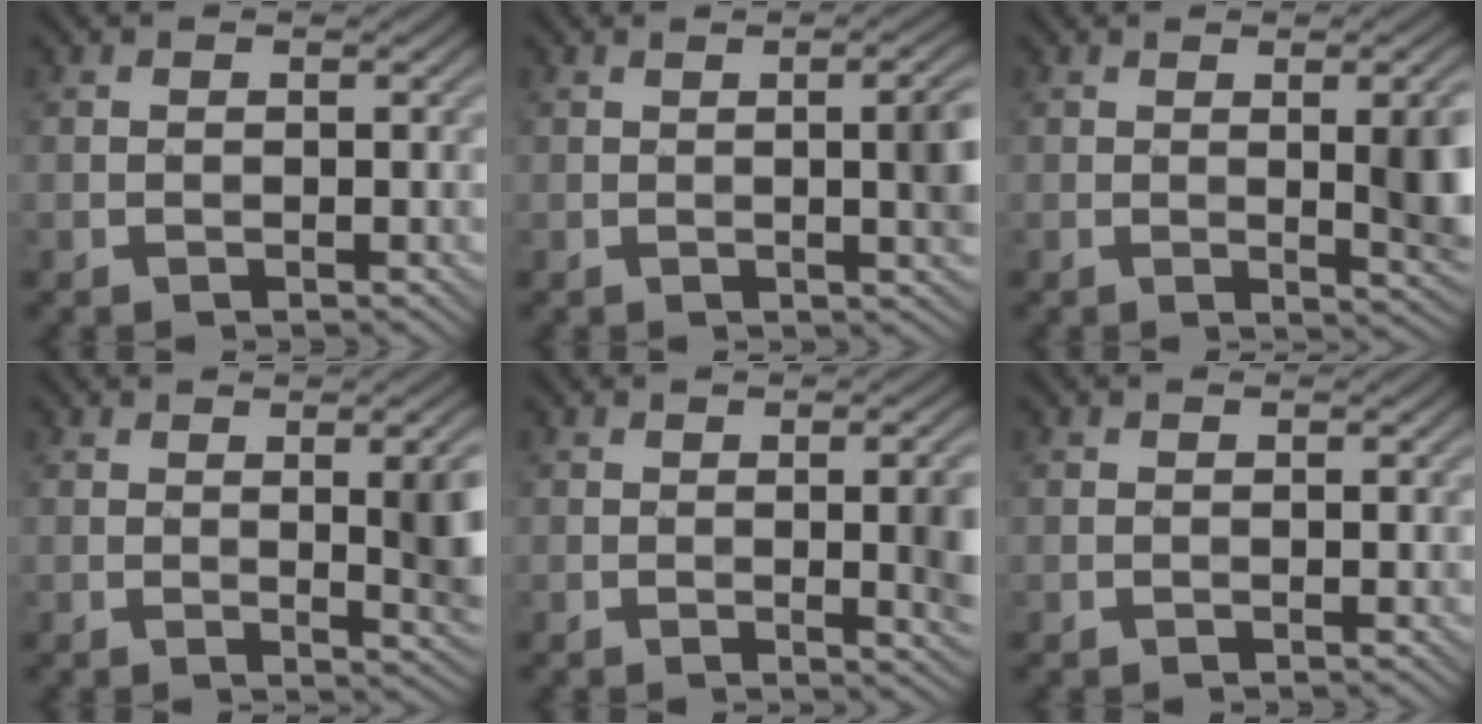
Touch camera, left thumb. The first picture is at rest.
{"total": 6.2, "force": [0.2, 1.6, 6.0], "torque": [-0.081, 0.005, 0.006]}
{"total": 9.2, "force": [0.1, 2.7, 8.8], "torque": [-0.104, 0.006, 0.003]}
{"total": 9.0, "force": [0.6, 2.5, 8.6], "torque": [-0.100, 0.009, 0.008]}
{"total": 6.9, "force": [-0.4, 1.8, 6.7], "torque": [-0.089, -0.004, 0.000]}
{"total": 0.0}